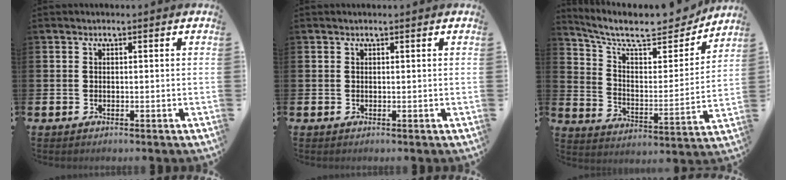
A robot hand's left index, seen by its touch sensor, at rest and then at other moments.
{"total": 0.0}
{"total": 10.0, "force": [8.8, 2.9, 3.8], "torque": [-0.098, -0.066, 0.148]}